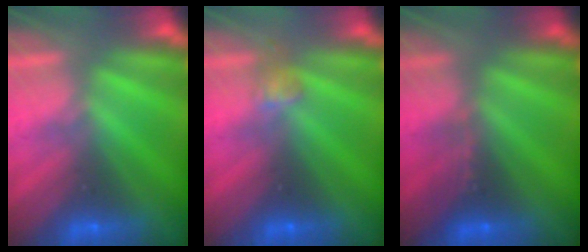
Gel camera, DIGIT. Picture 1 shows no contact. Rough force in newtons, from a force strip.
{"total": 3.0}
{"total": 5.1}